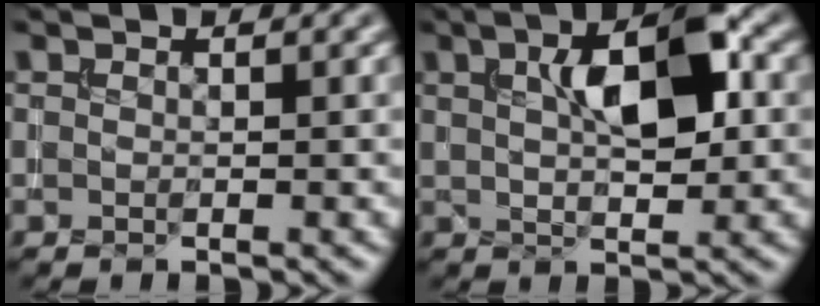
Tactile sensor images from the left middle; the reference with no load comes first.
{"total": 6.6, "force": [1.7, 2.6, 5.8], "torque": [-0.093, 0.009, 0.028]}